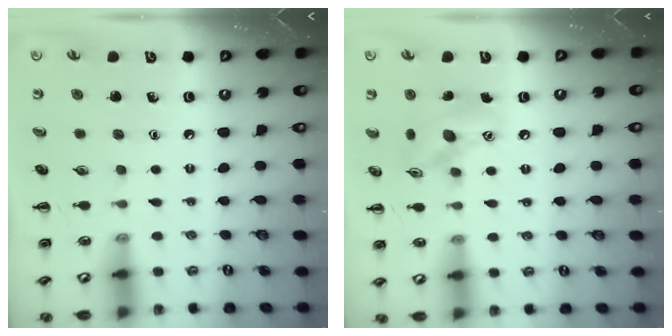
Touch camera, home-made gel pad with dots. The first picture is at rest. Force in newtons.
{"total": 13.2, "press": 13.0, "slide": 2.0}